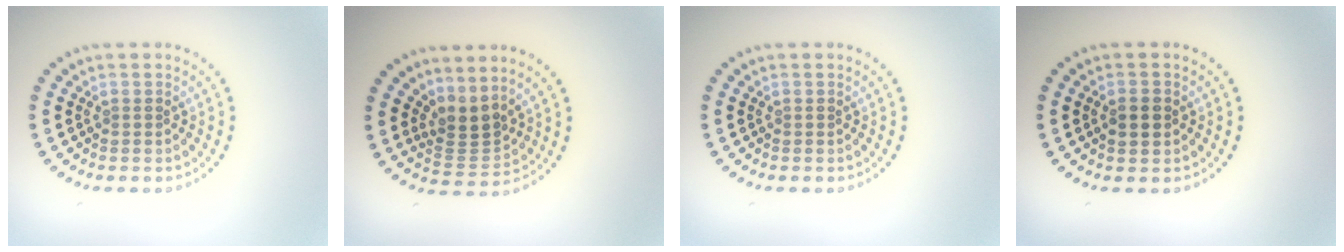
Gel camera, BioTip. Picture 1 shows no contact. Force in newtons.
{"total": 2.8, "press": 2.0, "slide": 2.0}
{"total": 0.0}
{"total": 2.3, "press": 2.3, "slide": 0.1}